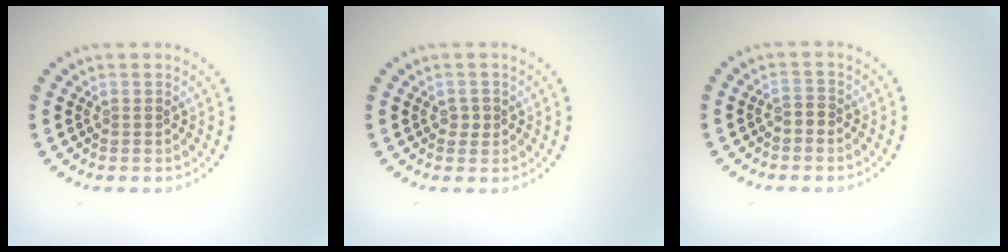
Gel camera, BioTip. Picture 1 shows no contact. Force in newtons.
{"total": 1.0, "press": 0.9, "slide": 0.5}
{"total": 0.9, "press": 0.8, "slide": 0.5}